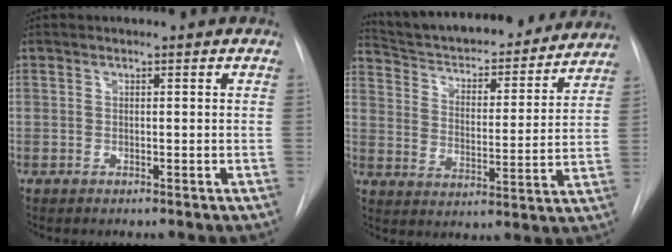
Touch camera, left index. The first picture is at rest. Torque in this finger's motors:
{"motor_torque": [-0.17, -1.25, 0.32, 0.10]}